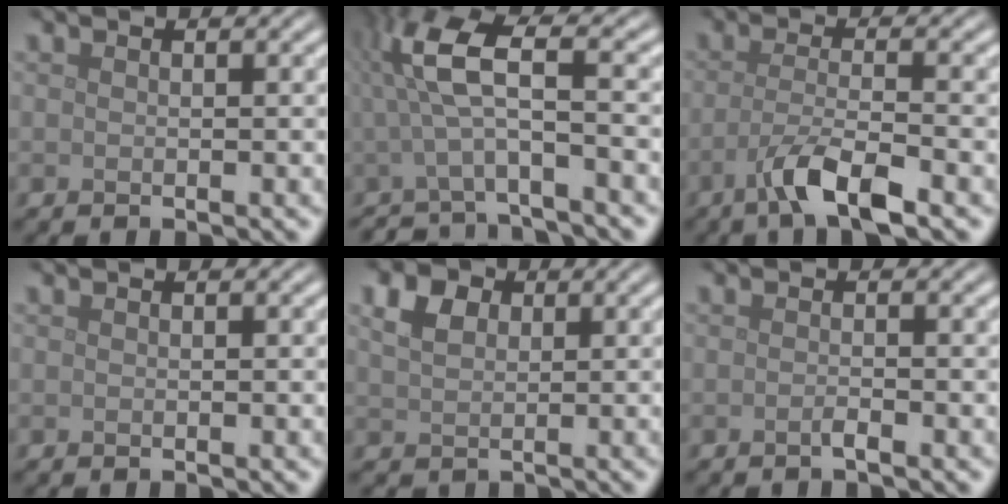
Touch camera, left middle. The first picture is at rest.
{"total": 6.0, "force": [-0.4, 1.7, 5.7], "torque": [-0.116, 0.000, -0.018]}
{"total": 4.6, "force": [-2.5, 1.0, 3.7], "torque": [-0.071, -0.002, -0.056]}
{"total": 0.0}
{"total": 3.0, "force": [1.2, 2.3, 1.6], "torque": [-0.038, 0.002, 0.019]}
{"total": 0.8, "force": [-0.4, 0.1, 0.7], "torque": [-0.011, 0.001, -0.010]}